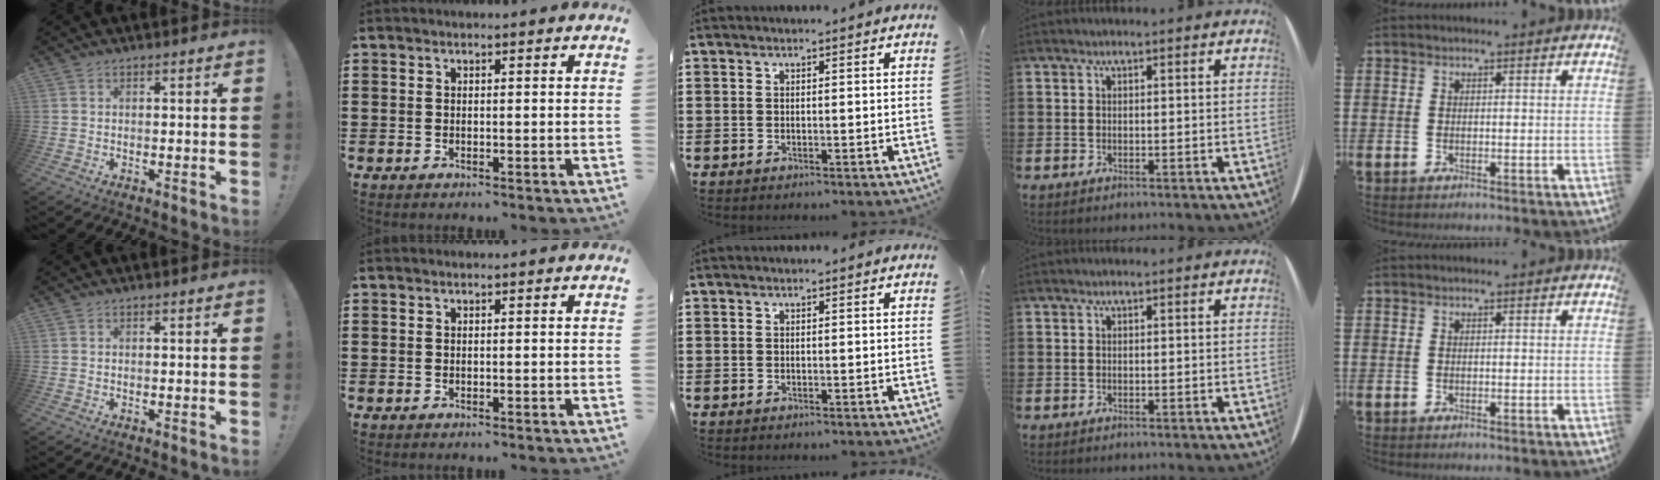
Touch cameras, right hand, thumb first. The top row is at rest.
{}